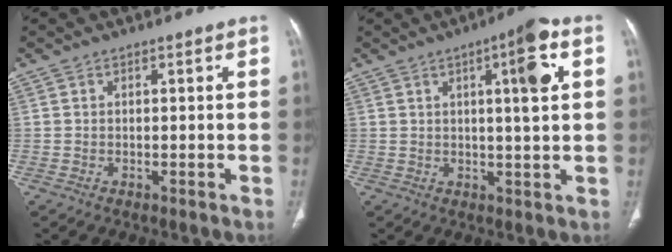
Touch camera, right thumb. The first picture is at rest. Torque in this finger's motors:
{"motor_torque": [0.06, -0.21, 0.54, 0.41, 0.01]}